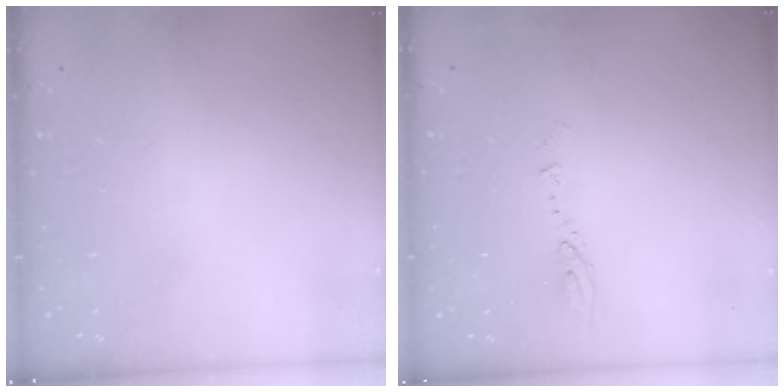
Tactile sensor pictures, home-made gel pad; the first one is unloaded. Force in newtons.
{"total": 4.9, "press": 4.8, "slide": 0.6}